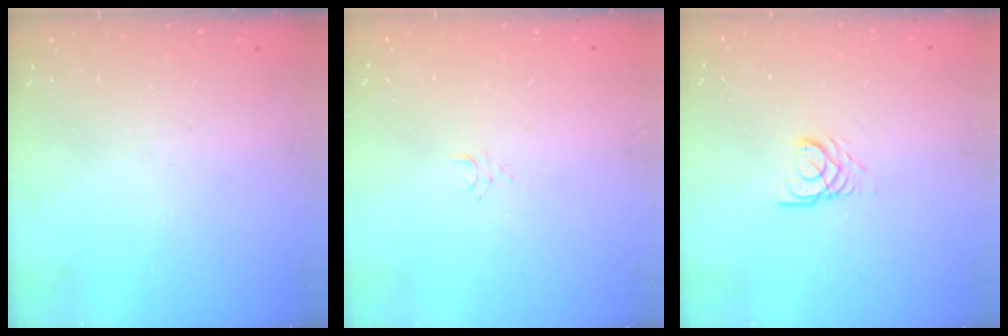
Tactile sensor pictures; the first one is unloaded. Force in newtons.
{"total": 3.7, "press": 3.7, "slide": 0.1}
{"total": 3.1, "press": 3.0, "slide": 0.2}